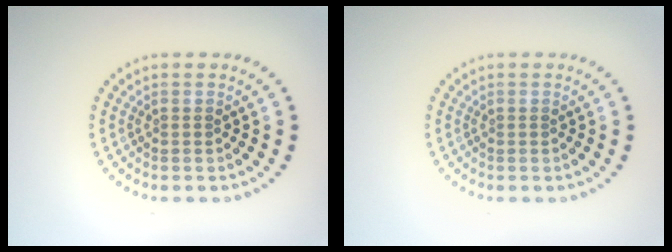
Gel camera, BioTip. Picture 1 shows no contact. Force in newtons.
{"total": 0.0}